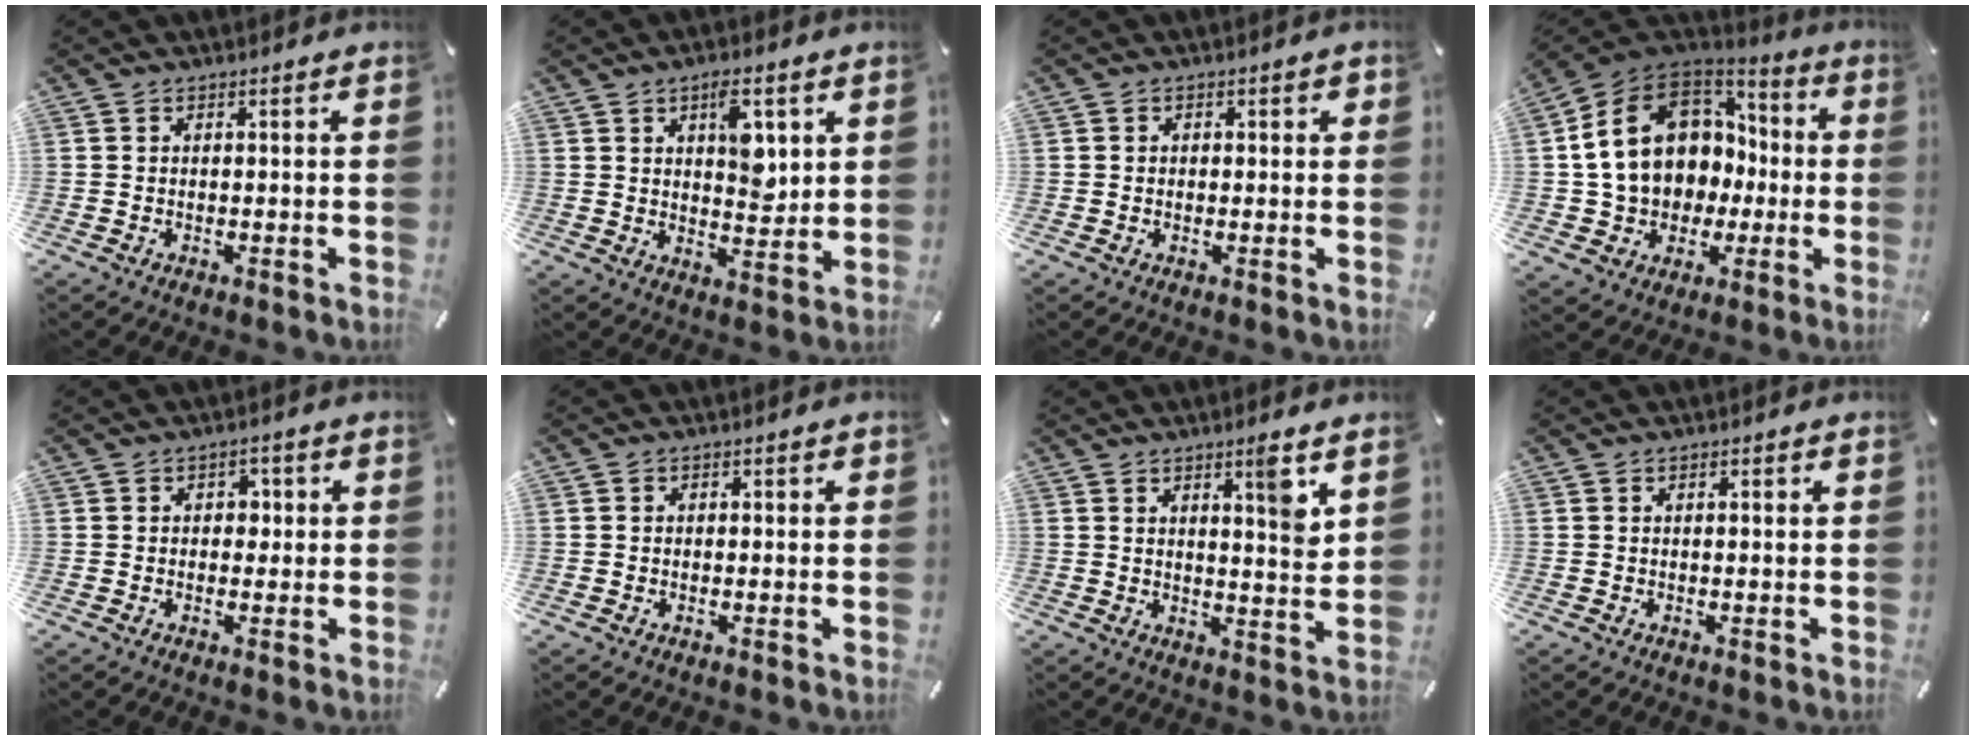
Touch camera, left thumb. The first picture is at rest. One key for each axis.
{"total": 9.0, "fx": 3.4, "fy": 5.0, "fz": 6.6, "tx": -0.082, "ty": -0.017, "tz": 0.053}
{"total": 1.3, "fx": -0.1, "fy": 1.2, "fz": 0.5, "tx": -0.001, "ty": 0.003, "tz": -0.006}
{"total": 15.8, "fx": 1.5, "fy": 13.6, "fz": 8.0, "tx": -0.171, "ty": -0.001, "tz": 0.038}
{"total": 2.5, "fx": 0.0, "fy": 2.1, "fz": 1.4, "tx": -0.014, "ty": 0.001, "tz": -0.008}
{"total": 0.9, "fx": -0.1, "fy": 0.9, "fz": 0.1, "tx": -0.002, "ty": 0.006, "tz": -0.004}
{"total": 6.9, "fx": 4.0, "fy": 0.9, "fz": 5.5, "tx": -0.068, "ty": -0.031, "tz": 0.056}
{"total": 0.6, "fx": 0.2, "fy": 0.2, "fz": 0.5, "tx": -0.010, "ty": 0.000, "tz": 0.004}